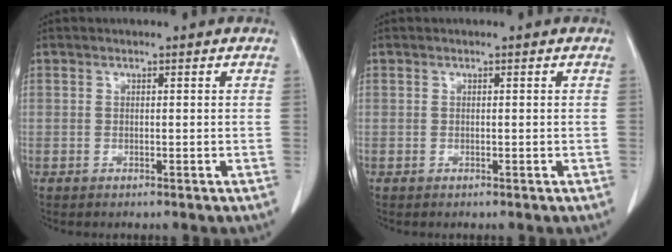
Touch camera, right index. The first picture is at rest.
{"total": 0.0}